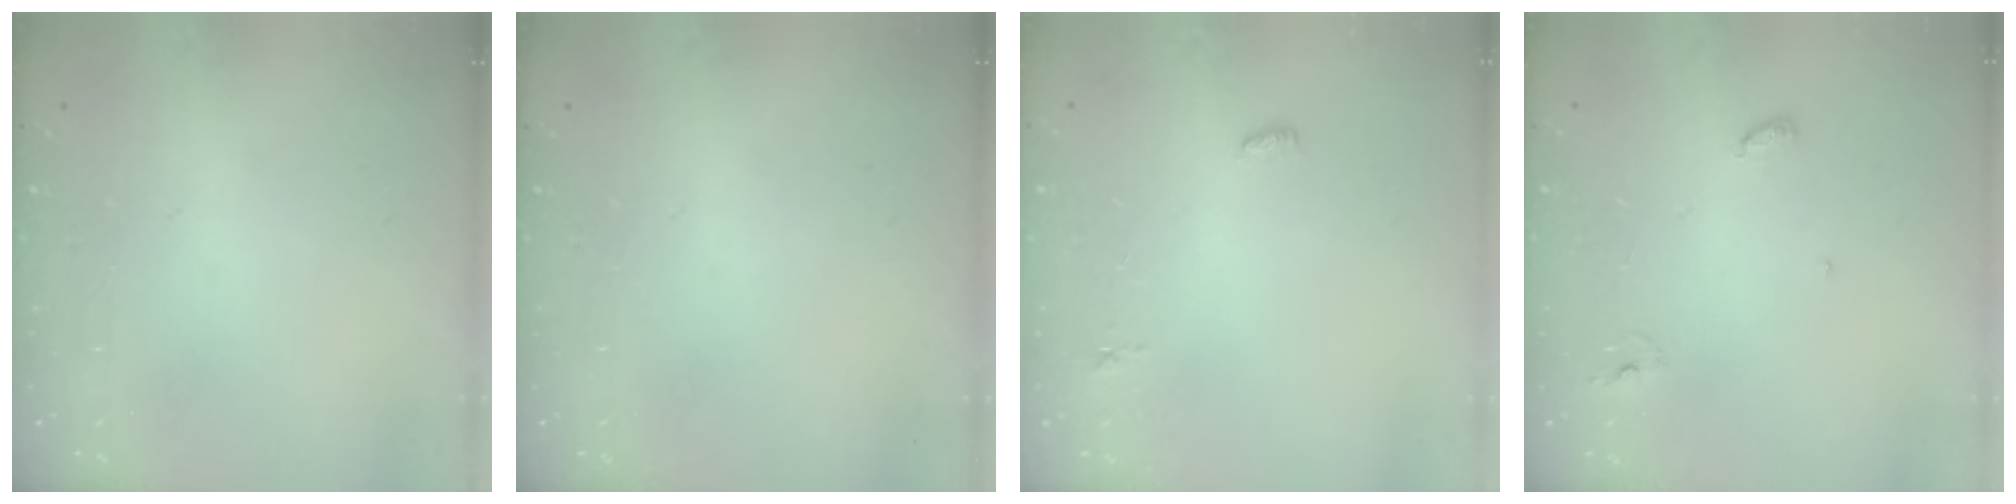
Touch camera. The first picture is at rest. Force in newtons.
{"total": 0.0}
{"total": 3.8, "press": 2.7, "slide": 2.6}
{"total": 5.2, "press": 5.2, "slide": 0.3}